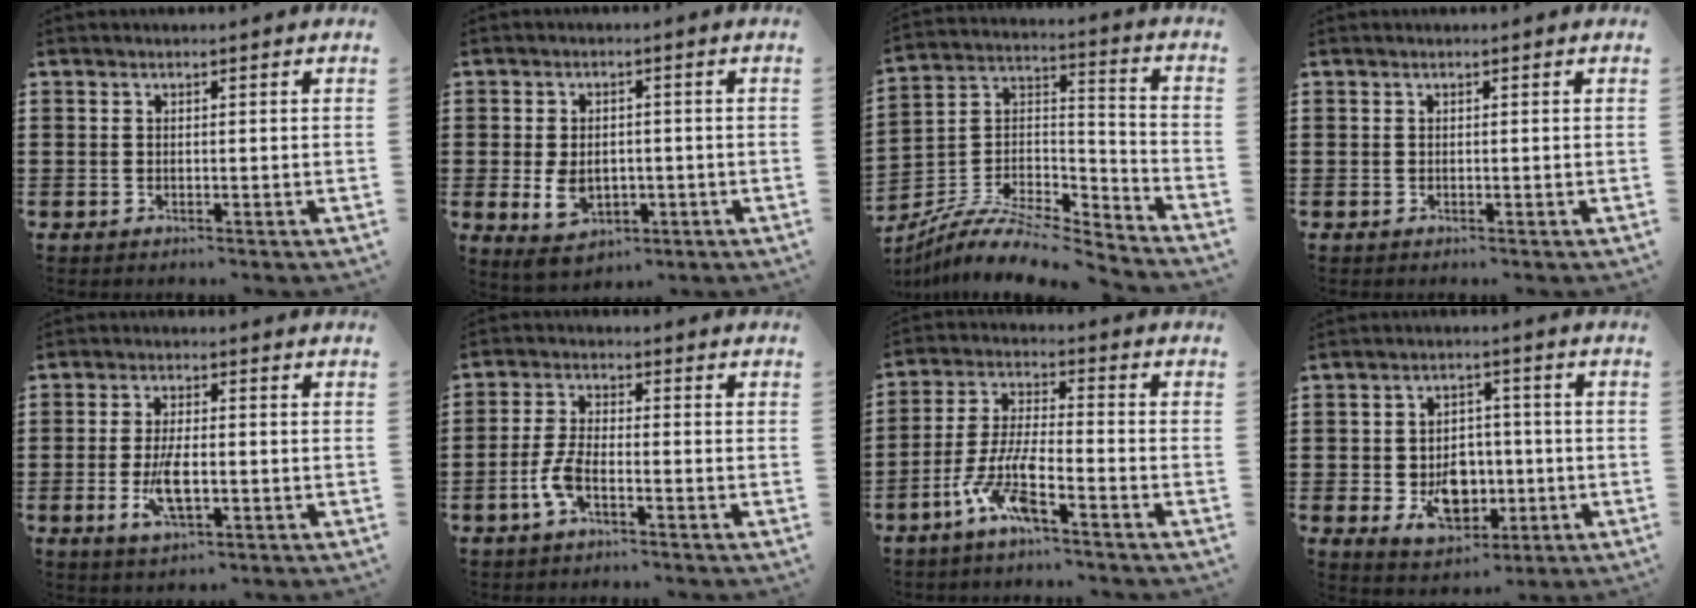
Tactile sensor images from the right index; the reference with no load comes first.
{"total": 5.0, "force": [-1.0, 3.5, 3.5], "torque": [-0.074, -0.004, -0.021]}
{"total": 8.5, "force": [-7.1, 2.9, 3.7], "torque": [-0.077, 0.010, -0.141]}
{"total": 0.0}
{"total": 5.9, "force": [-1.2, 2.2, 5.3], "torque": [-0.120, -0.009, -0.026]}
{"total": 4.6, "force": [-2.1, 1.4, 3.8], "torque": [-0.100, -0.009, -0.047]}
{"total": 8.5, "force": [-5.4, 1.4, 6.4], "torque": [-0.159, -0.015, -0.106]}
{"total": 7.5, "force": [-1.4, 5.6, 4.7], "torque": [-0.072, 0.002, -0.023]}